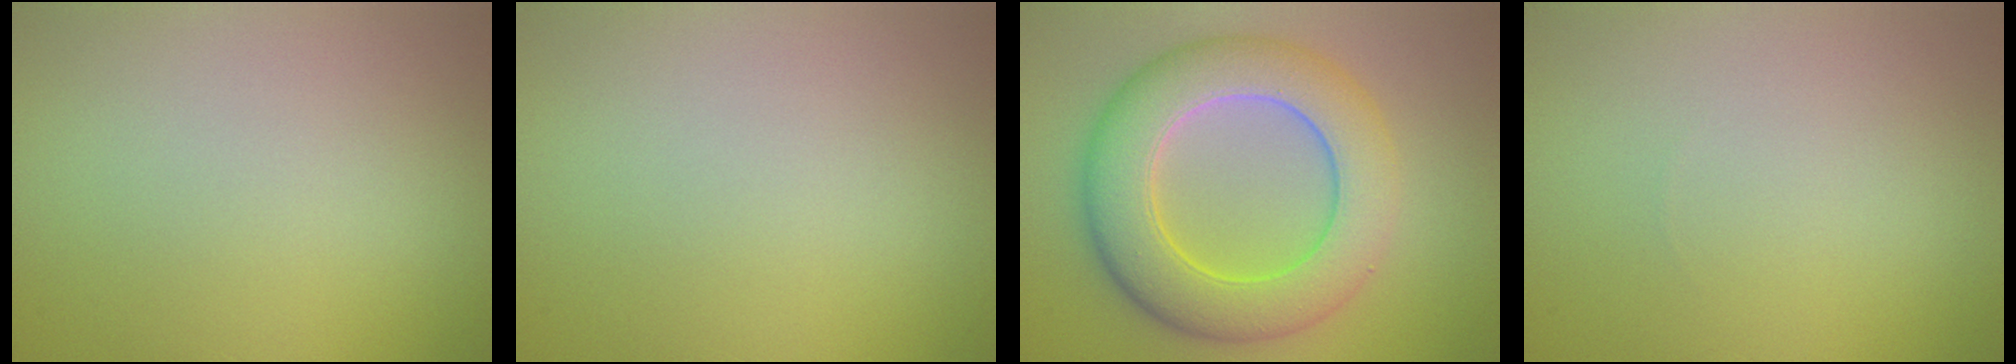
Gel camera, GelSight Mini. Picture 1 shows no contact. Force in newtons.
{"total": 0.0}
{"total": 8.9, "press": 8.9, "slide": 0.2}
{"total": 0.0}